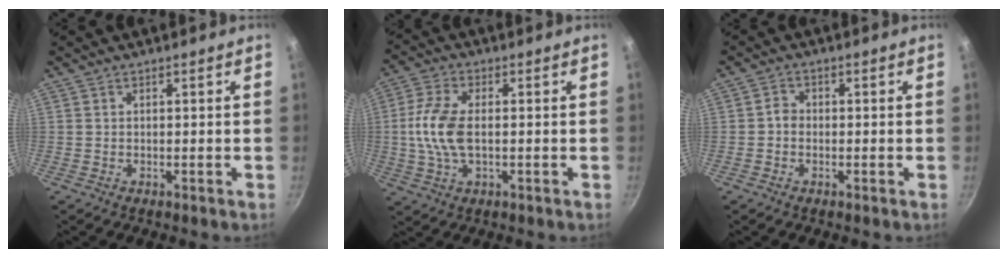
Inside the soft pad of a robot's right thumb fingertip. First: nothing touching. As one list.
[{"total": 9.4, "force": [-0.2, 4.9, 8.0], "torque": [-0.165, 0.013, -0.012]}, {"total": 1.9, "force": [-0.5, 1.6, 0.9], "torque": [-0.009, 0.013, -0.013]}]